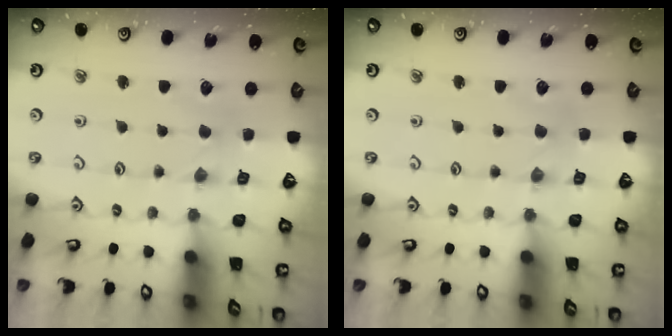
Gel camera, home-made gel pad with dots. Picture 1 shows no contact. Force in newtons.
{"total": 2.3, "press": 2.3, "slide": 0.3}